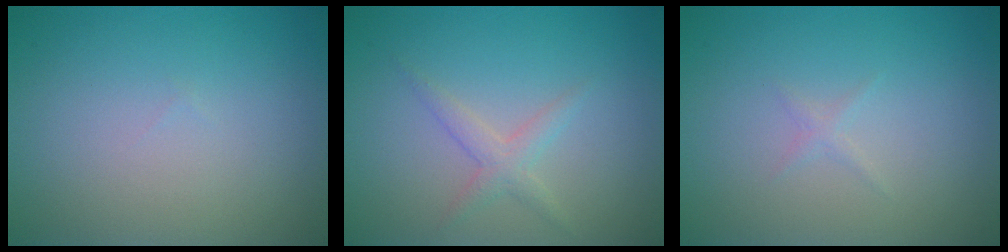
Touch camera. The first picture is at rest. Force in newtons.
{"total": 1.7, "press": 1.7, "slide": 0.1}
{"total": 0.5, "press": 0.5, "slide": 0.0}